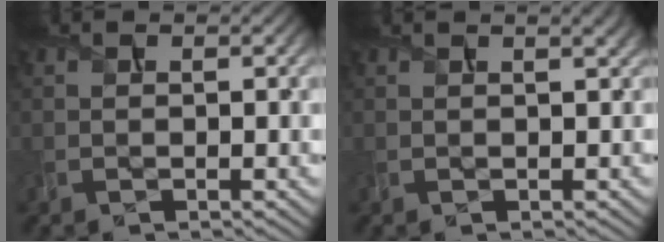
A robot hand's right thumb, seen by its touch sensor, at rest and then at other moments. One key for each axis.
{"total": 2.3, "fx": 1.3, "fy": 0.6, "fz": 1.7, "tx": -0.026, "ty": 0.010, "tz": 0.009}